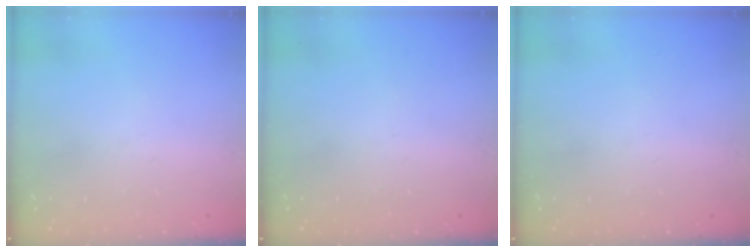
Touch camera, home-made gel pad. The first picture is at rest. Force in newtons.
{"total": 0.0}
{"total": 0.0}